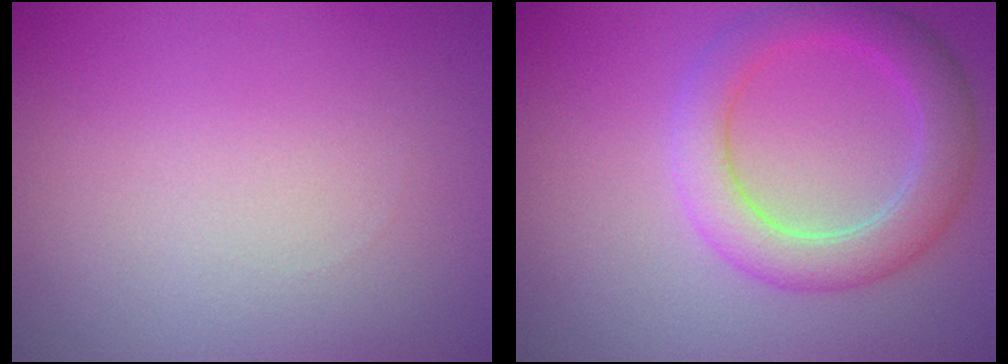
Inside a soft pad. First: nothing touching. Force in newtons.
{"total": 4.6, "press": 4.6, "slide": 0.3}